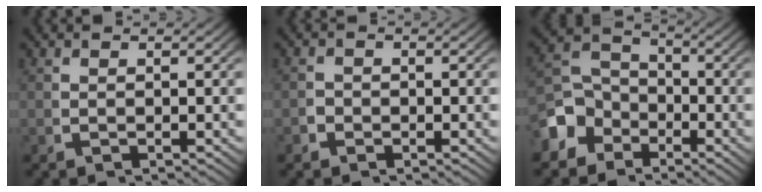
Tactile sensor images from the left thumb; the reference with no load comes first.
{"total": 0.9, "force": [-0.6, 0.7, 0.1], "torque": [0.001, -0.004, -0.015]}
{"total": 6.5, "force": [-2.3, 5.2, 3.2], "torque": [-0.060, -0.021, -0.034]}